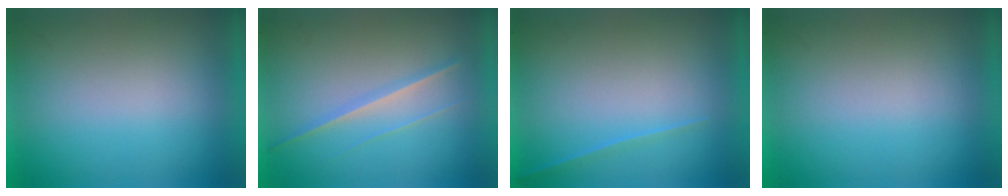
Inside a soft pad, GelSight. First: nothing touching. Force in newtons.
{"total": 1.3}
{"total": 1.1}
{"total": 0.0}